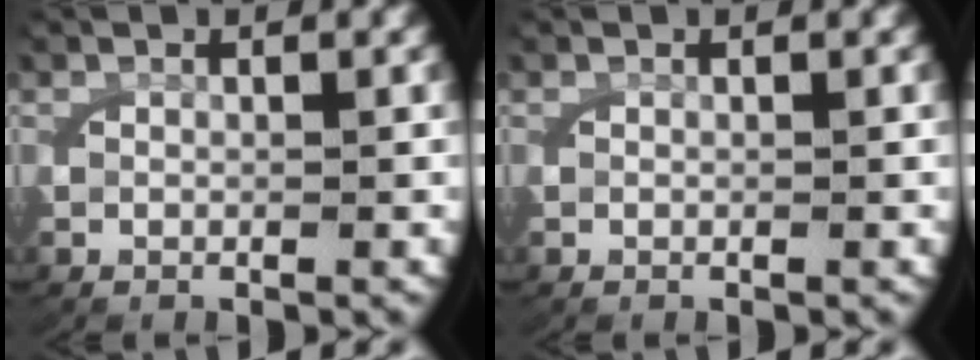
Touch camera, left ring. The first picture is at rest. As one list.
[{"total": 0.0}]